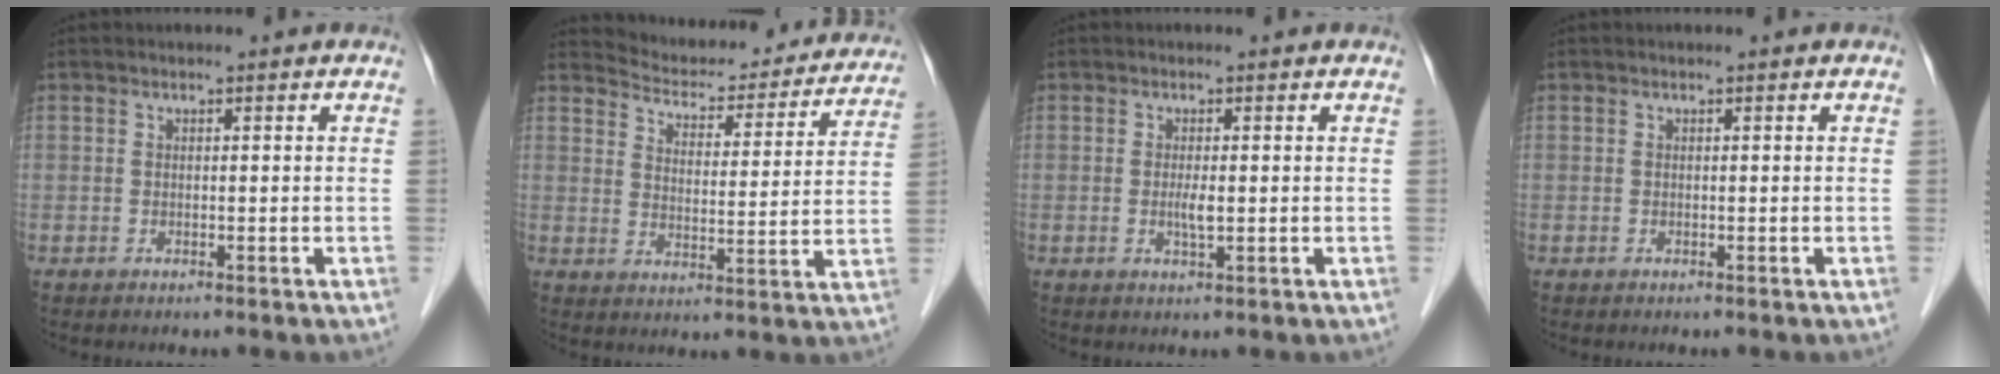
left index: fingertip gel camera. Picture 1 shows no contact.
{"total": 18.6, "force": [17.7, 4.3, 3.7], "torque": [-0.037, -0.024, 0.218]}
{"total": 1.8, "force": [-0.1, 0.3, 1.8], "torque": [-0.039, -0.003, -0.001]}
{"total": 0.0}